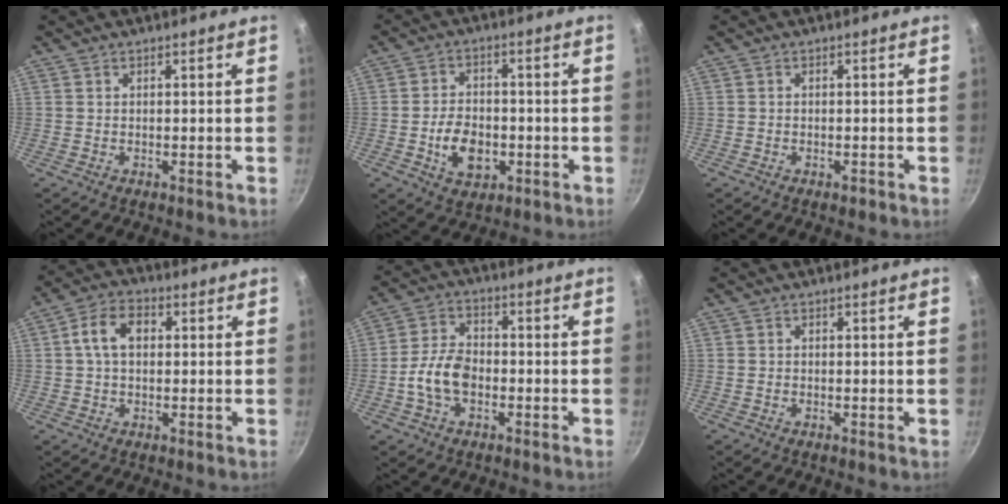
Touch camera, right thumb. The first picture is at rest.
{"total": 8.8, "force": [-2.3, 6.0, 6.0], "torque": [-0.081, 0.014, -0.036]}
{"total": 1.0, "force": [-0.6, 0.6, 0.6], "torque": [-0.011, 0.004, -0.008]}
{"total": 7.2, "force": [1.0, 4.8, 5.3], "torque": [-0.079, 0.018, 0.009]}
{"total": 8.5, "force": [-2.2, 5.5, 6.1], "torque": [-0.102, 0.029, -0.048]}
{"total": 0.0}